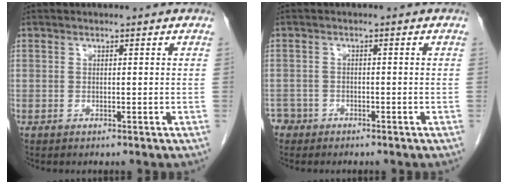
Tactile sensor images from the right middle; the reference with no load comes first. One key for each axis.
{"total": 2.2, "fx": -1.6, "fy": 1.4, "fz": -0.4, "tx": 0.000, "ty": 0.007, "tz": -0.032}